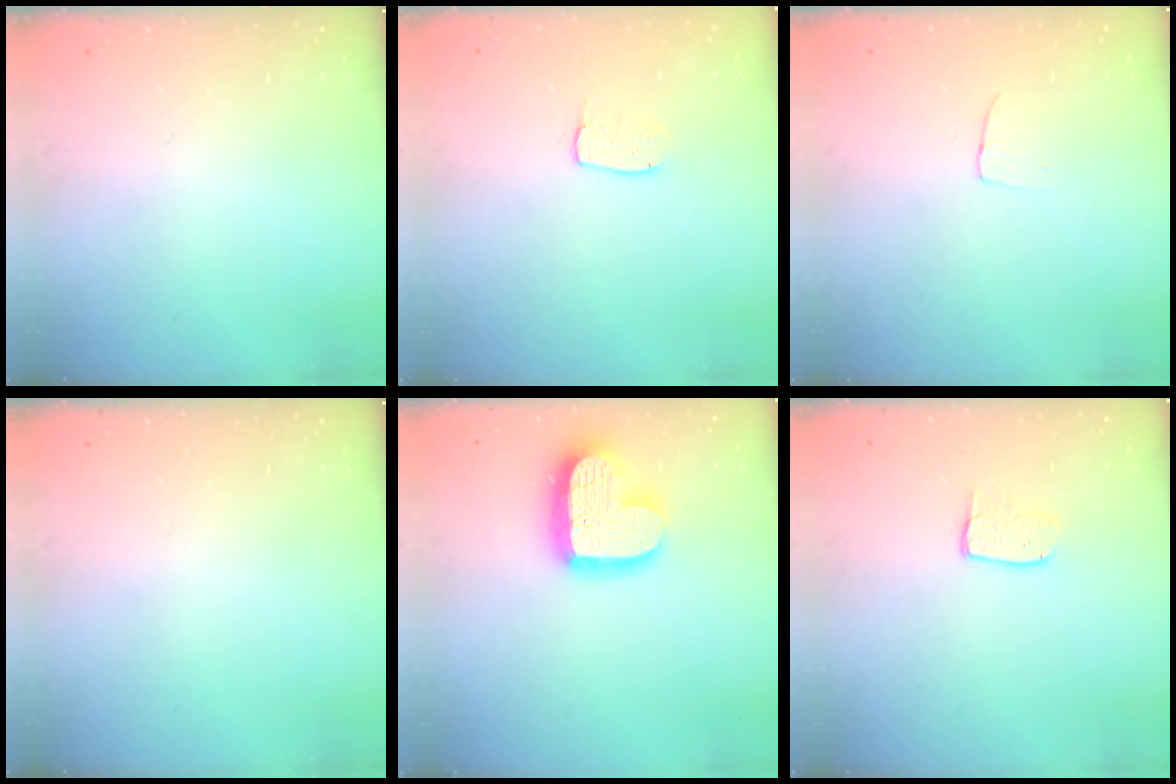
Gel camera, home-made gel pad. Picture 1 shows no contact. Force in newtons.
{"total": 4.5, "press": 4.5, "slide": 0.3}
{"total": 2.9, "press": 2.9, "slide": 0.1}
{"total": 0.0}
{"total": 17.0, "press": 16.9, "slide": 1.4}
{"total": 4.2, "press": 4.2, "slide": 0.3}